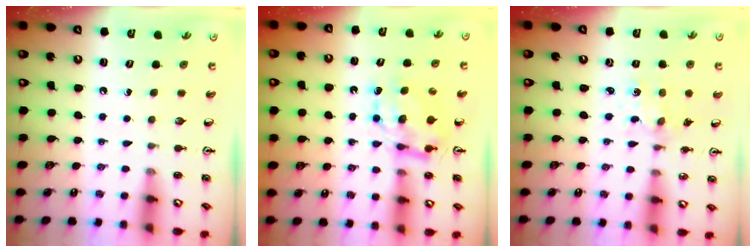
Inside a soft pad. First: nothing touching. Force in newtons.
{"total": 6.8, "press": 6.8, "slide": 0.5}
{"total": 1.6, "press": 1.6, "slide": 0.3}